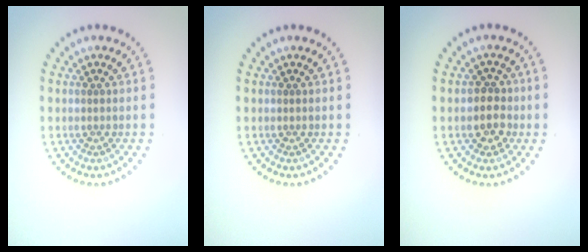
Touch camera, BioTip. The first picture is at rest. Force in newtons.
{"total": 0.0}
{"total": 2.6, "press": 2.4, "slide": 1.0}